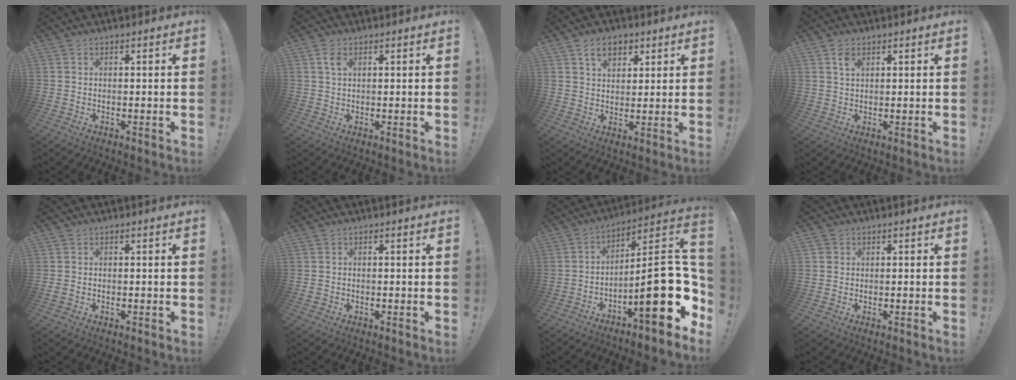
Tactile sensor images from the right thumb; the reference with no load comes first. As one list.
[{"total": 3.3, "force": [1.5, 1.7, 2.4], "torque": [-0.046, 0.002, 0.026]}, {"total": 7.1, "force": [3.8, 4.5, 3.8], "torque": [-0.058, -0.007, 0.069]}, {"total": 3.3, "force": [1.8, 1.9, 2.1], "torque": [-0.033, -0.002, 0.031]}, {"total": 0.7, "force": [-0.3, 0.5, 0.4], "torque": [-0.006, 0.003, -0.005]}, {"total": 1.0, "force": [-0.5, 0.9, 0.2], "torque": [-0.001, 0.005, -0.008]}, {"total": 24.1, "force": [-5.2, 6.9, 22.5], "torque": [-0.333, 0.025, -0.073]}, {"total": 0.6, "force": [-0.6, 0.2, 0.1], "torque": [-0.005, 0.002, -0.009]}]